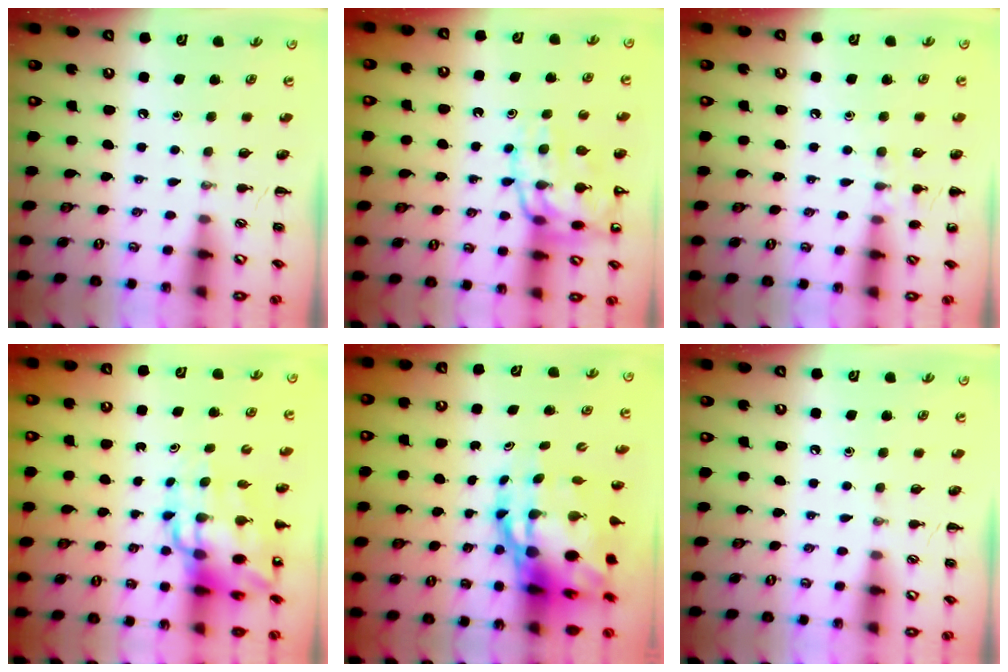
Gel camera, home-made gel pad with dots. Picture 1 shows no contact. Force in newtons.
{"total": 17.4, "press": 17.1, "slide": 3.0}
{"total": 7.6, "press": 7.3, "slide": 2.1}
{"total": 13.9, "press": 13.3, "slide": 3.9}
{"total": 13.3, "press": 12.8, "slide": 3.6}
{"total": 0.0}